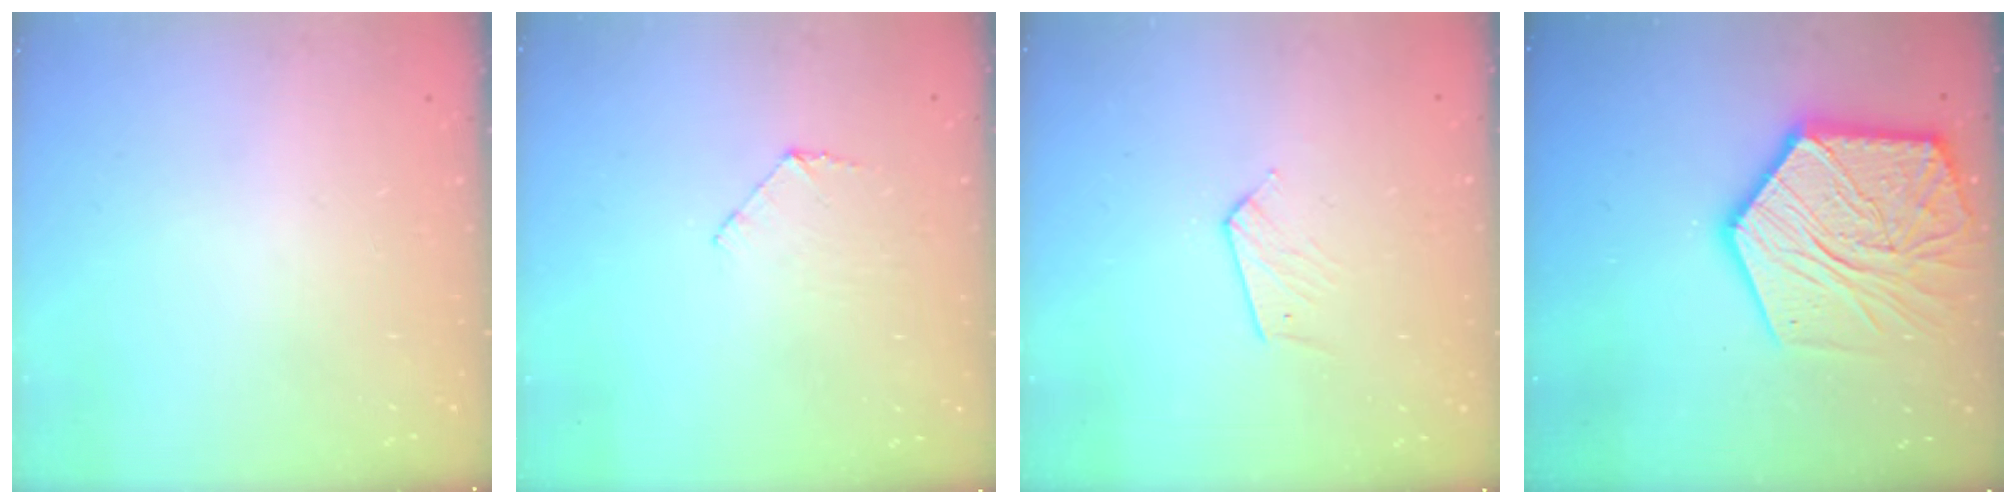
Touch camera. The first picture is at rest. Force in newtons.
{"total": 5.2, "press": 5.2, "slide": 0.4}
{"total": 3.9, "press": 3.9, "slide": 0.3}
{"total": 21.9, "press": 21.8, "slide": 1.7}